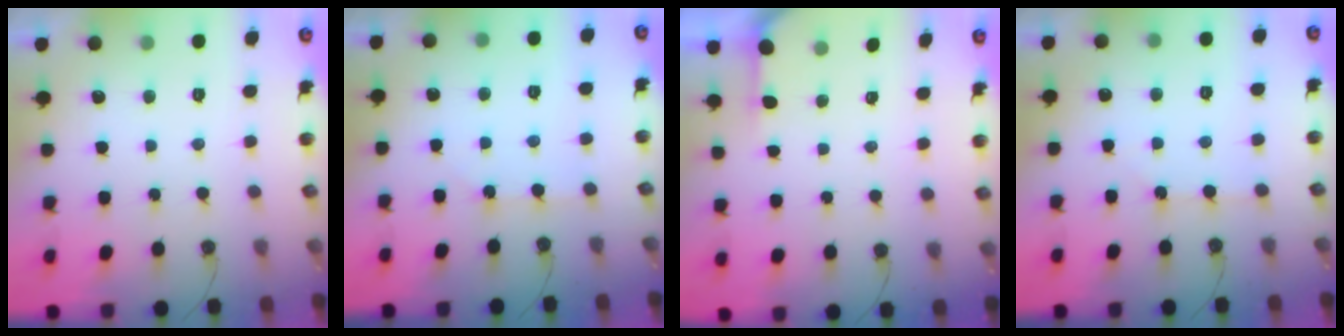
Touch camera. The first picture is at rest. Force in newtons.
{"total": 2.7, "press": 2.7, "slide": 0.5}
{"total": 1.7, "press": 1.7, "slide": 0.2}
{"total": 2.6, "press": 2.5, "slide": 0.5}